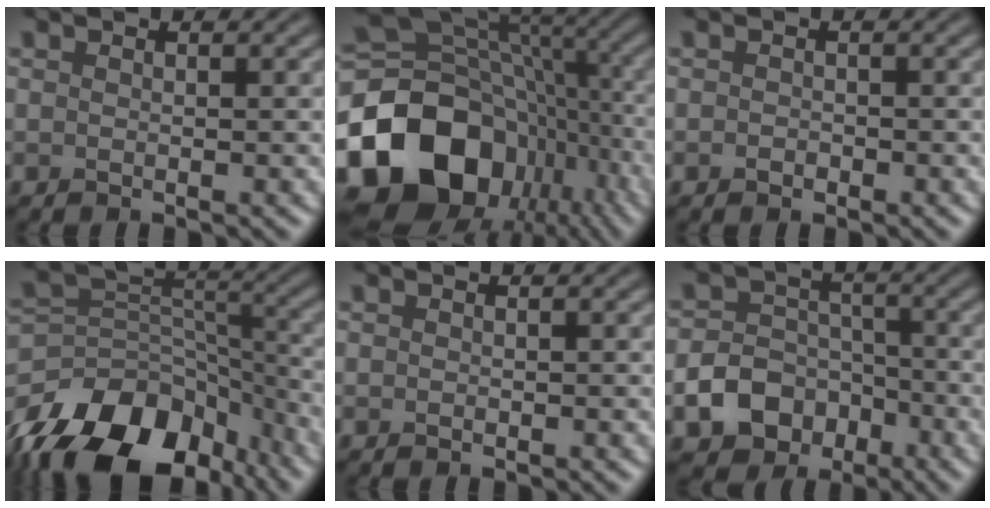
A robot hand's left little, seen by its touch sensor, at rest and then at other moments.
{"total": 18.3, "force": [-6.5, 13.9, 9.9], "torque": [-0.205, -0.018, -0.106]}
{"total": 0.7, "force": [-0.3, 0.5, 0.3], "torque": [-0.006, -0.003, -0.007]}
{"total": 14.9, "force": [-10.1, 8.7, 6.7], "torque": [-0.139, 0.006, -0.162]}
{"total": 0.0}
{"total": 6.4, "force": [-3.1, 4.9, 2.6], "torque": [-0.022, -0.006, -0.067]}